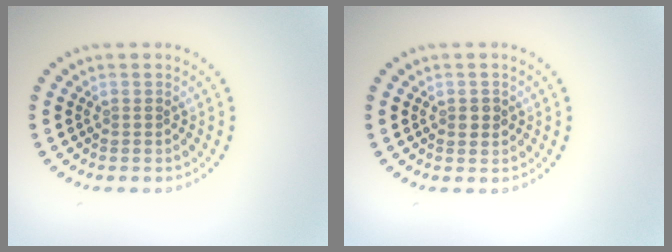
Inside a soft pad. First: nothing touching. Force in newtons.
{"total": 1.4, "press": 1.4, "slide": 0.1}